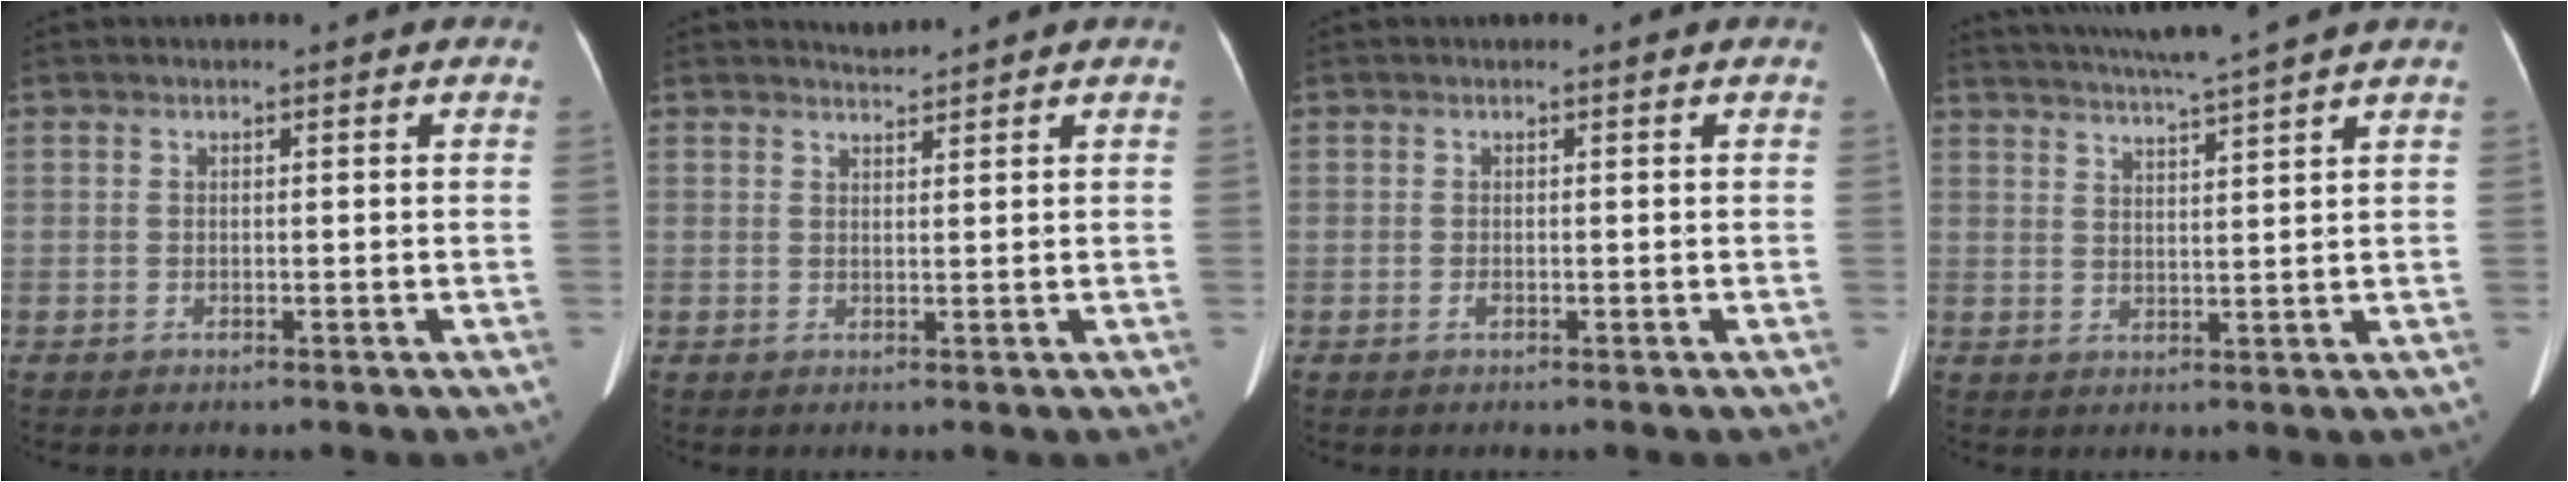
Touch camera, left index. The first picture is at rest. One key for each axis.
{"total": 1.5, "fx": 1.4, "fy": -0.4, "fz": -0.3, "tx": -0.003, "ty": 0.000, "tz": 0.030}
{"total": 0.7, "fx": -0.6, "fy": 0.1, "fz": 0.2, "tx": -0.006, "ty": -0.007, "tz": -0.007}
{"total": 9.5, "fx": 8.4, "fy": -2.1, "fz": 3.9, "tx": -0.069, "ty": 0.002, "tz": 0.127}